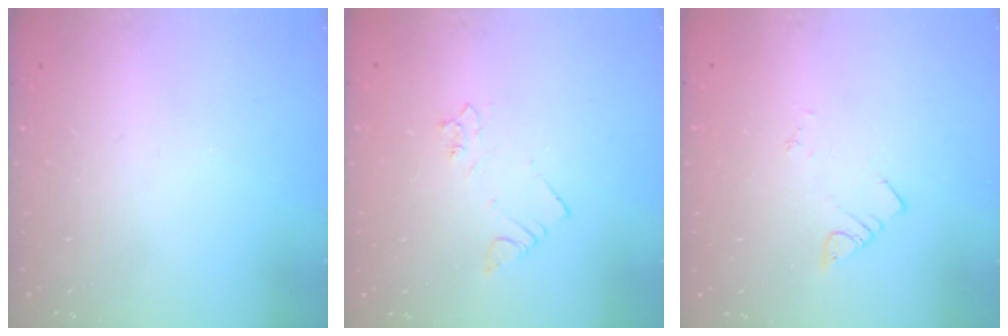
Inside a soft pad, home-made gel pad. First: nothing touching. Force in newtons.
{"total": 3.2, "press": 3.2, "slide": 0.4}
{"total": 2.1, "press": 2.0, "slide": 0.4}